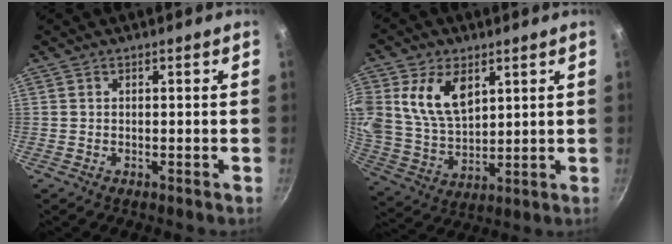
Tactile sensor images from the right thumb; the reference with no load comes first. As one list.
[{"total": 13.2, "force": [4.8, 8.4, 9.0], "torque": [-0.160, -0.028, 0.101]}]